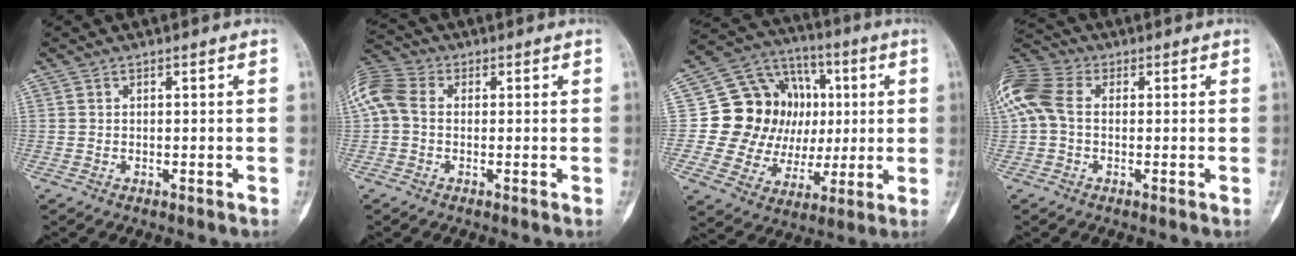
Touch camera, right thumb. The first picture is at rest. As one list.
[{"total": 8.7, "force": [0.5, 6.3, 5.9], "torque": [-0.134, 0.028, 0.001]}, {"total": 19.1, "force": [1.7, 16.2, 10.0], "torque": [-0.109, 0.028, 0.046]}, {"total": 11.5, "force": [1.0, 8.0, 8.2], "torque": [-0.196, 0.030, 0.012]}]